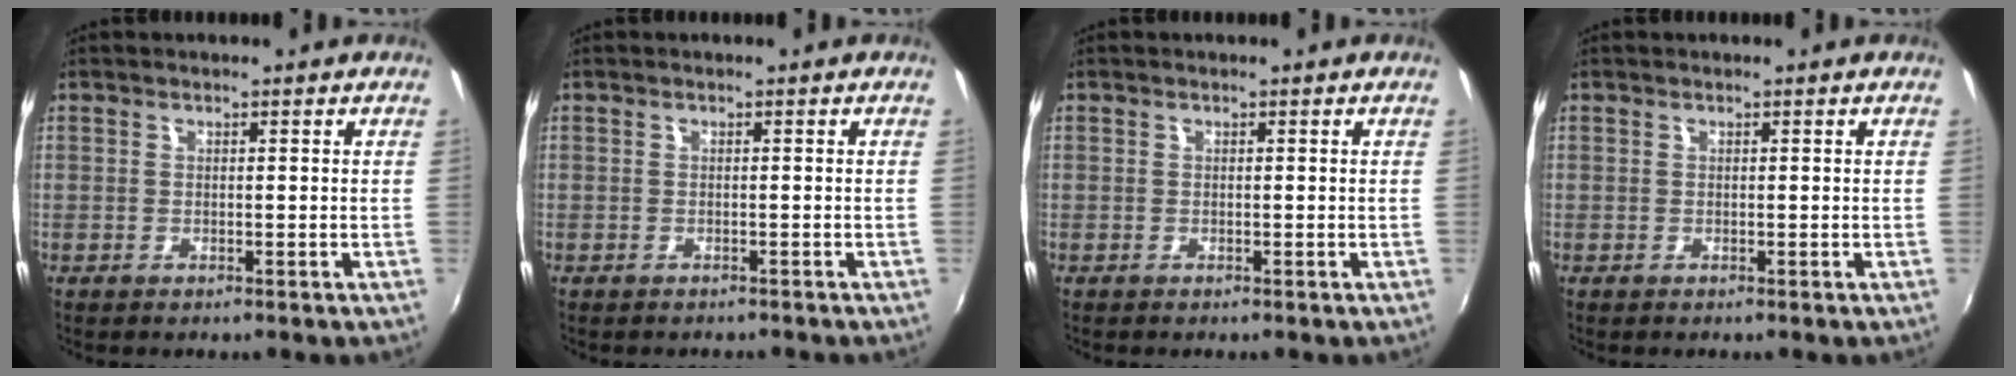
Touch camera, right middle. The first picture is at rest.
{"total": 2.0, "force": [-1.8, 0.4, 0.7], "torque": [-0.016, -0.012, -0.021]}
{"total": 0.0}
{"total": 0.0}